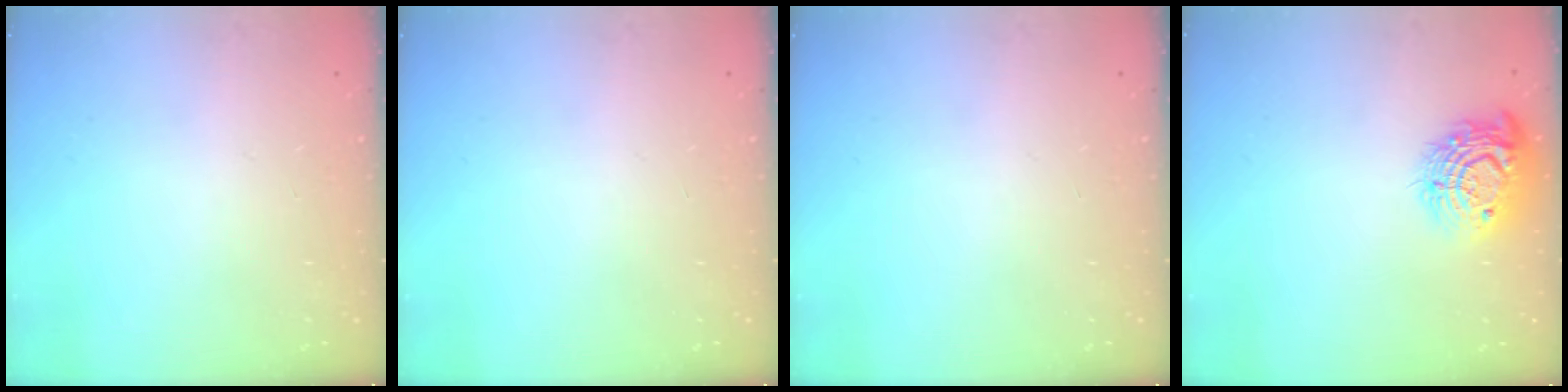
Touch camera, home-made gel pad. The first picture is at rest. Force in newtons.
{"total": 0.0}
{"total": 0.0}
{"total": 14.5, "press": 14.5, "slide": 0.7}